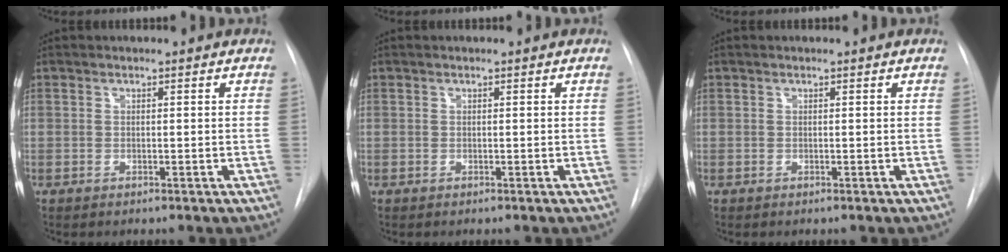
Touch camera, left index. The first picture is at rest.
{"total": 0.0}
{"total": 0.0}